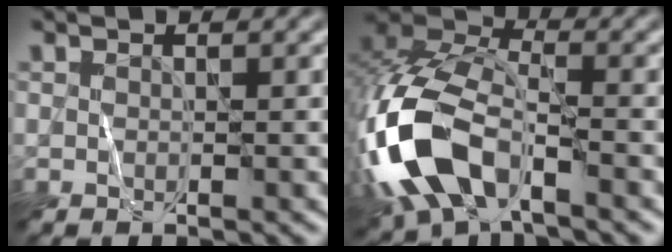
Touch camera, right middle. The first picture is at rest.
{"total": 12.2, "force": [-4.9, 6.4, 9.2], "torque": [-0.216, -0.007, -0.100]}